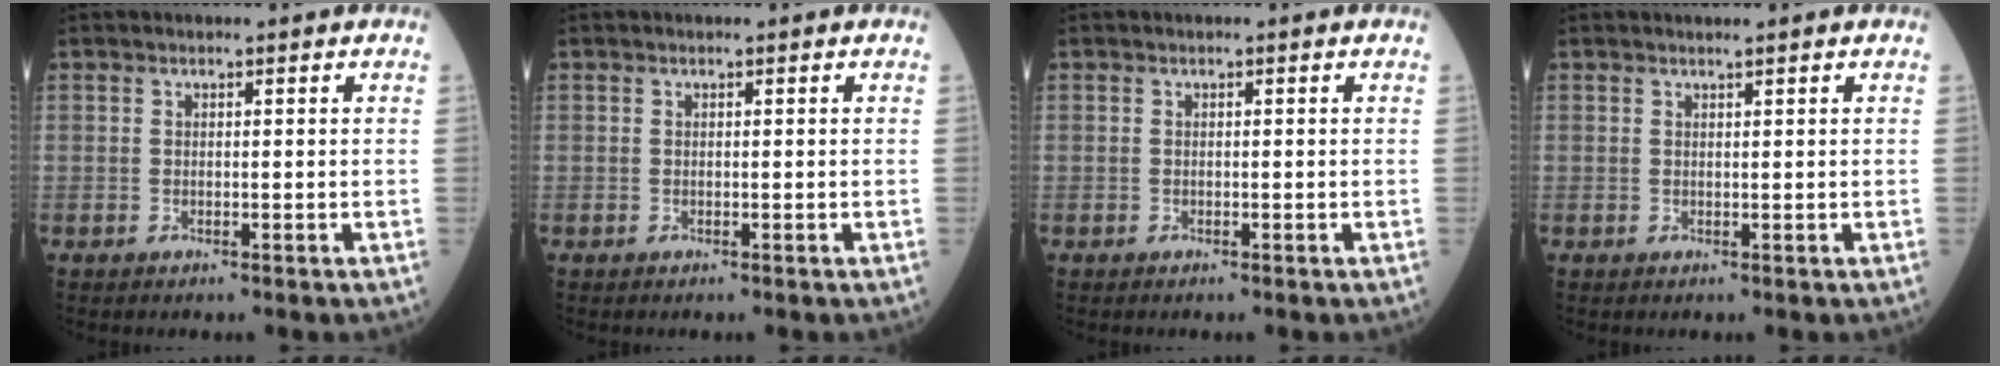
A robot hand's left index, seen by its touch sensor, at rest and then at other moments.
{"total": 0.0}
{"total": 0.0}
{"total": 0.7, "force": [0.6, -0.1, 0.2], "torque": [-0.009, -0.003, 0.014]}